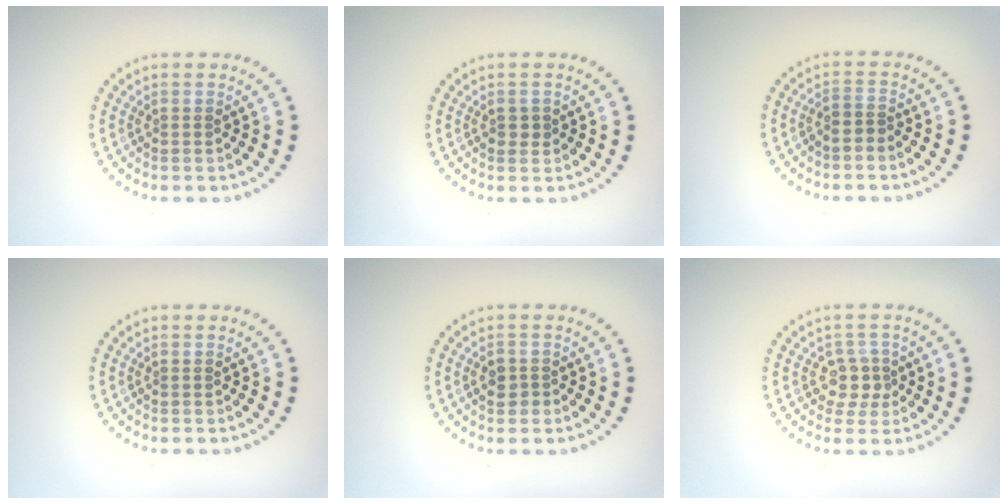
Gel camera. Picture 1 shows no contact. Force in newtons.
{"total": 1.2, "press": 1.2, "slide": 0.1}
{"total": 1.1, "press": 0.8, "slide": 0.7}
{"total": 0.0}
{"total": 1.7, "press": 1.6, "slide": 0.6}
{"total": 2.5, "press": 2.2, "slide": 1.2}